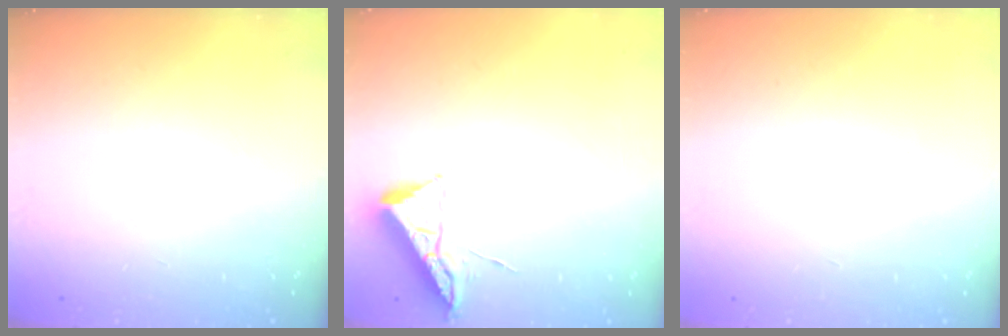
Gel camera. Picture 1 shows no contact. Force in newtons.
{"total": 6.6, "press": 6.6, "slide": 0.7}
{"total": 1.5, "press": 1.5, "slide": 0.1}